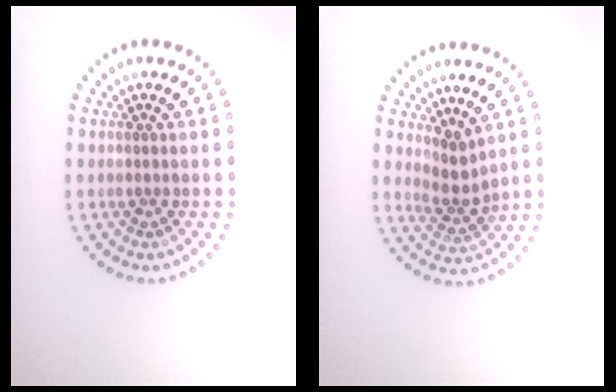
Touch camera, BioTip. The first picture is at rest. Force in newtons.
{"total": 2.3, "press": 1.6, "slide": 1.7}